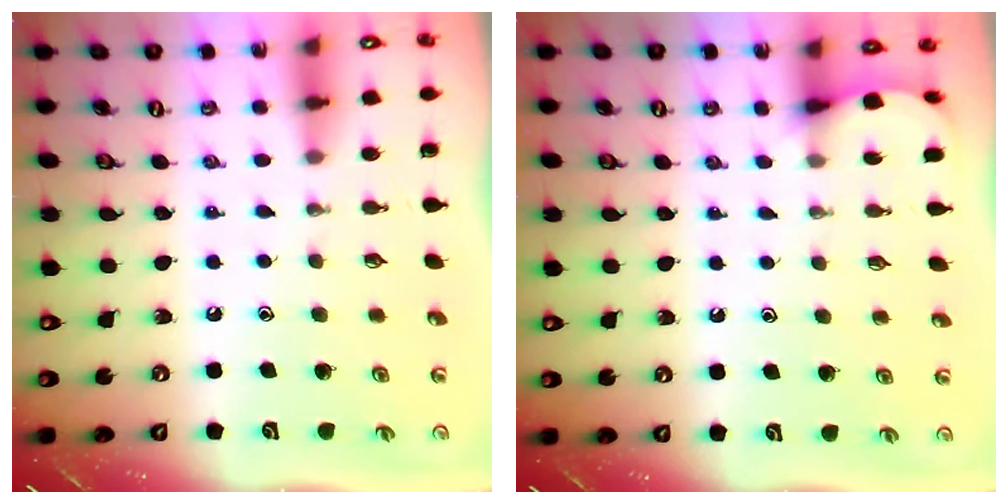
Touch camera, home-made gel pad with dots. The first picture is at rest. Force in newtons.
{"total": 4.1, "press": 4.1, "slide": 0.4}